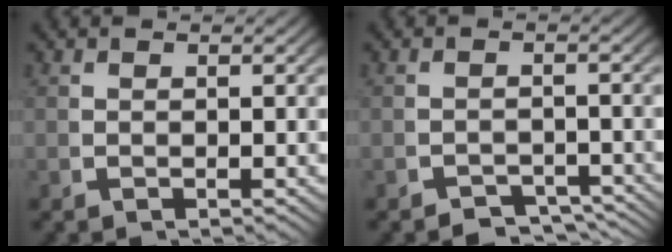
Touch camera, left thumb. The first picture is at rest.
{"total": 4.1, "force": [-3.5, 1.6, 1.4], "torque": [-0.011, -0.021, -0.052]}